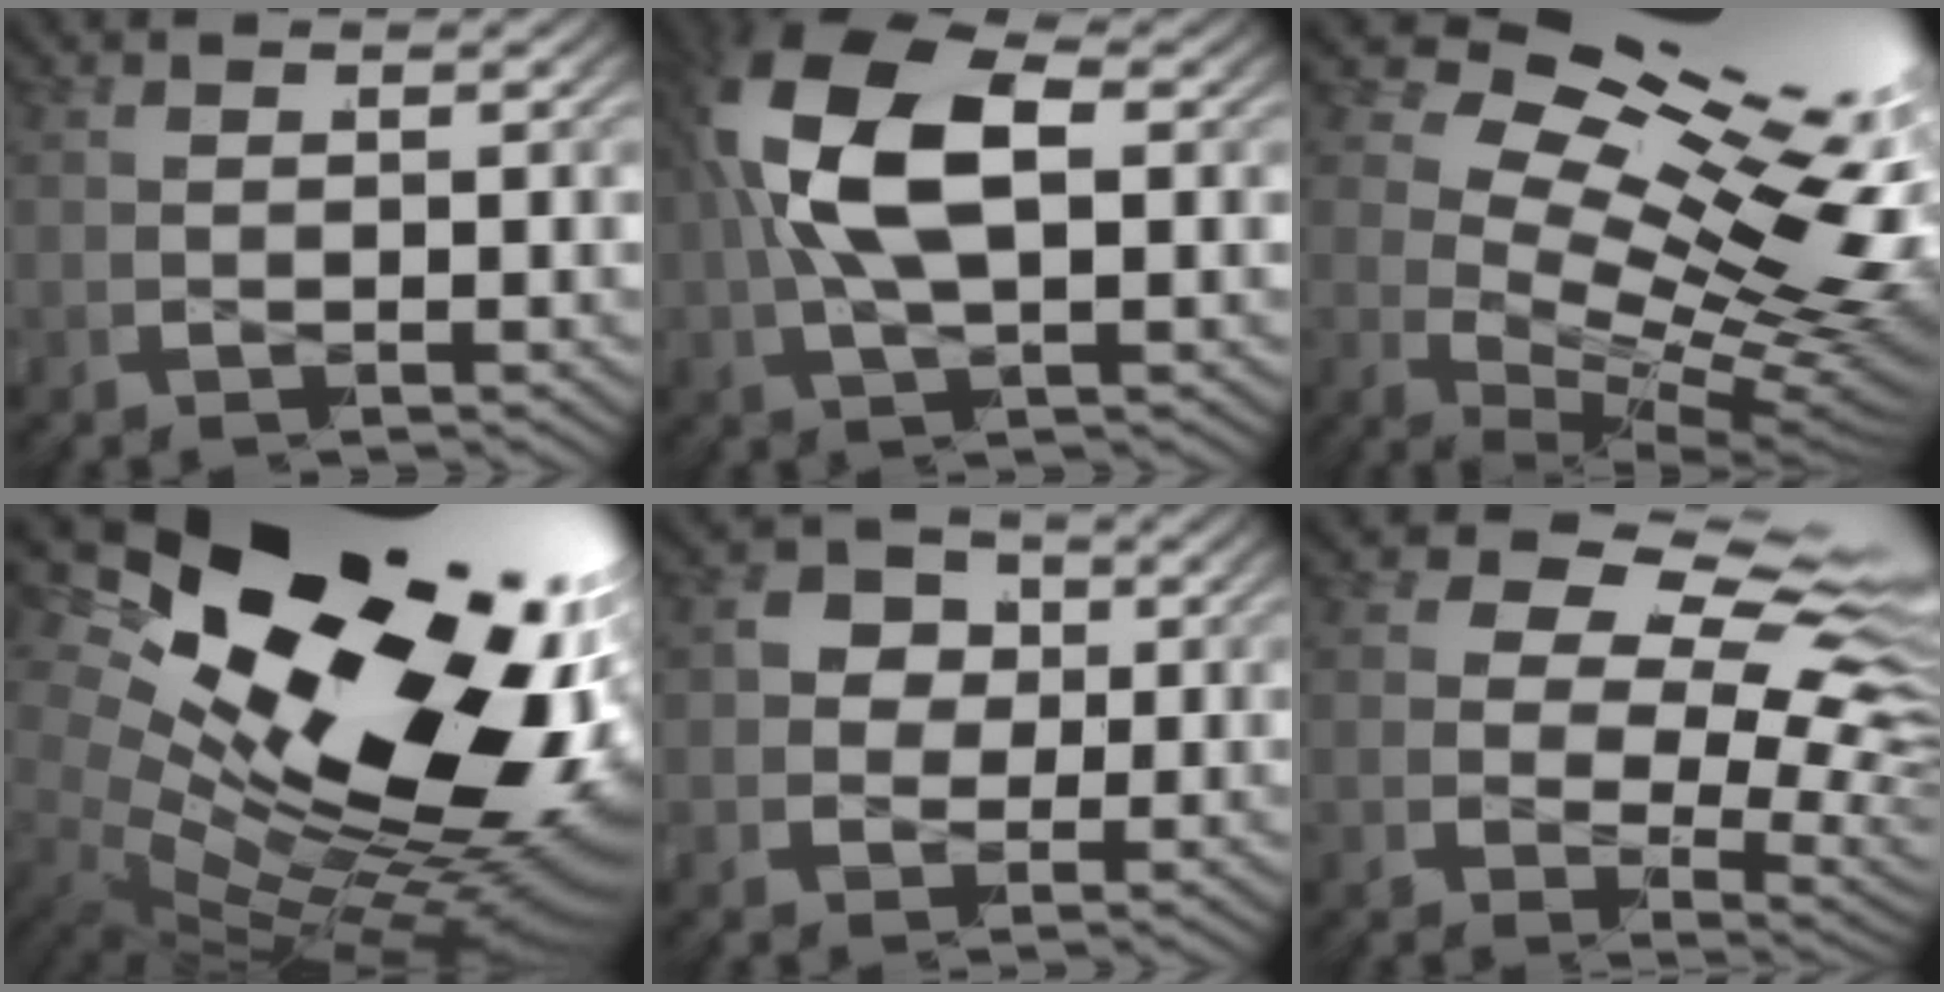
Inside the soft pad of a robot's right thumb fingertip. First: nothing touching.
{"total": 10.8, "force": [0.9, 6.2, 8.8], "torque": [-0.193, 0.001, 0.010]}
{"total": 22.8, "force": [0.3, 14.1, 17.9], "torque": [-0.276, -0.040, 0.014]}
{"total": 31.0, "force": [1.8, 18.7, 24.7], "torque": [-0.383, -0.023, 0.029]}
{"total": 6.6, "force": [0.3, 5.7, 3.3], "torque": [-0.070, -0.017, 0.002]}
{"total": 12.8, "force": [1.0, 8.0, 9.9], "torque": [-0.167, -0.024, 0.026]}